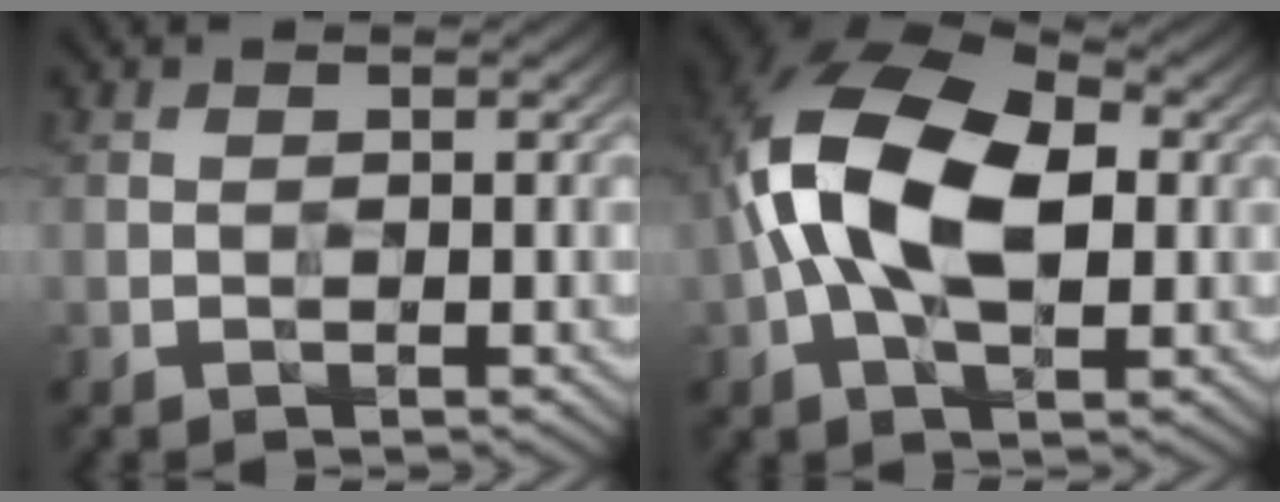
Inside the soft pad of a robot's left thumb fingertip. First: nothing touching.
{"total": 13.3, "force": [0.2, 7.5, 11.0], "torque": [-0.236, 0.025, -0.010]}